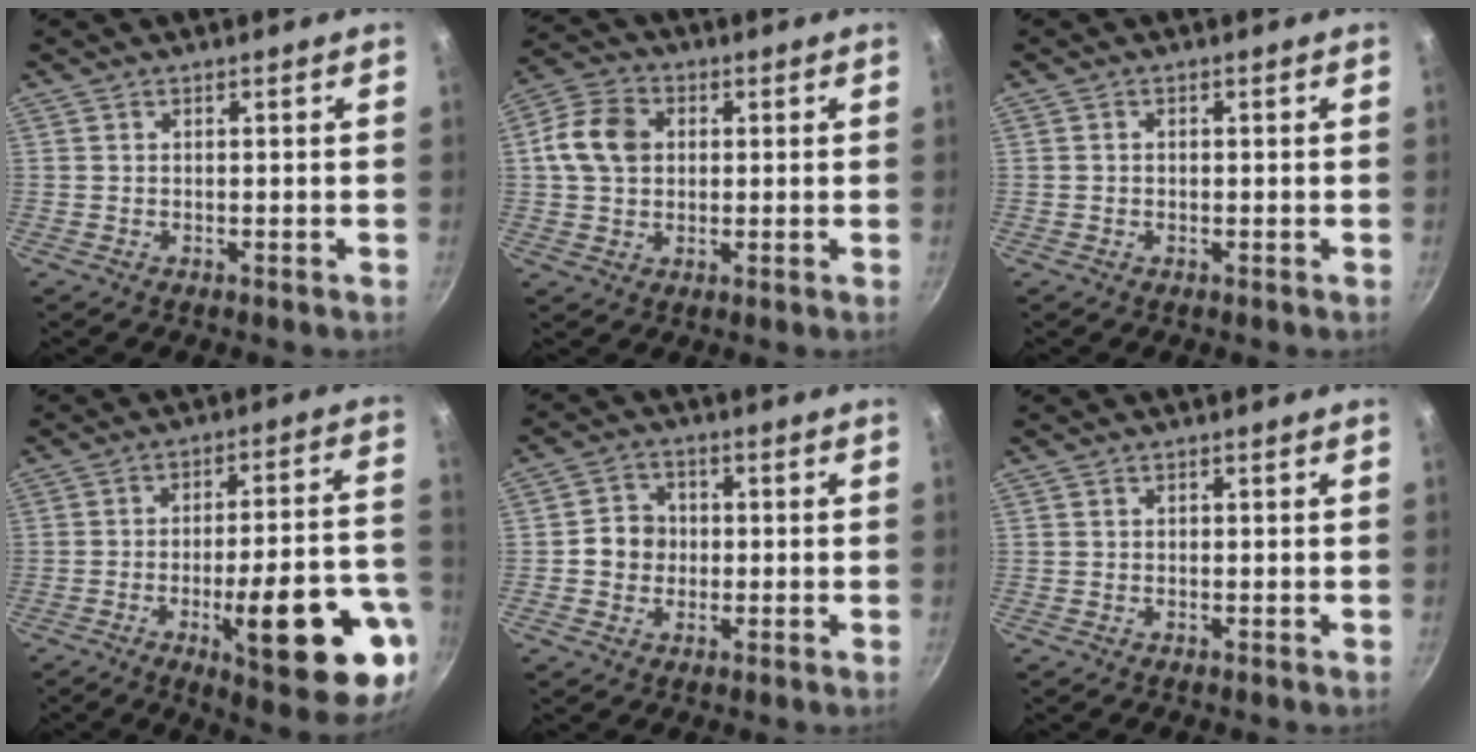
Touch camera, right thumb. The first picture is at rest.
{"total": 9.4, "force": [1.3, 7.3, 5.7], "torque": [-0.092, 0.012, 0.011]}
{"total": 0.5, "force": [-0.1, 0.5, 0.2], "torque": [-0.004, 0.003, -0.001]}
{"total": 21.7, "force": [-7.8, 5.8, 19.3], "torque": [-0.236, 0.024, -0.102]}
{"total": 5.6, "force": [-0.3, 5.1, 2.2], "torque": [-0.005, 0.012, -0.014]}
{"total": 0.0}